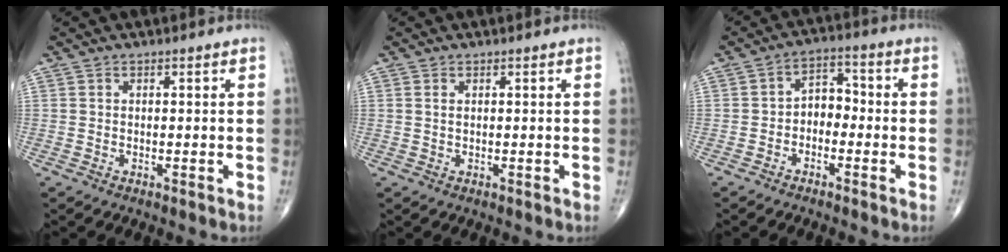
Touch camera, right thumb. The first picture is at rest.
{"total": 0.7, "force": [0.3, 0.3, 0.6], "torque": [-0.011, 0.005, 0.007]}
{"total": 5.1, "force": [-1.4, 3.7, 3.2], "torque": [-0.028, 0.031, -0.039]}